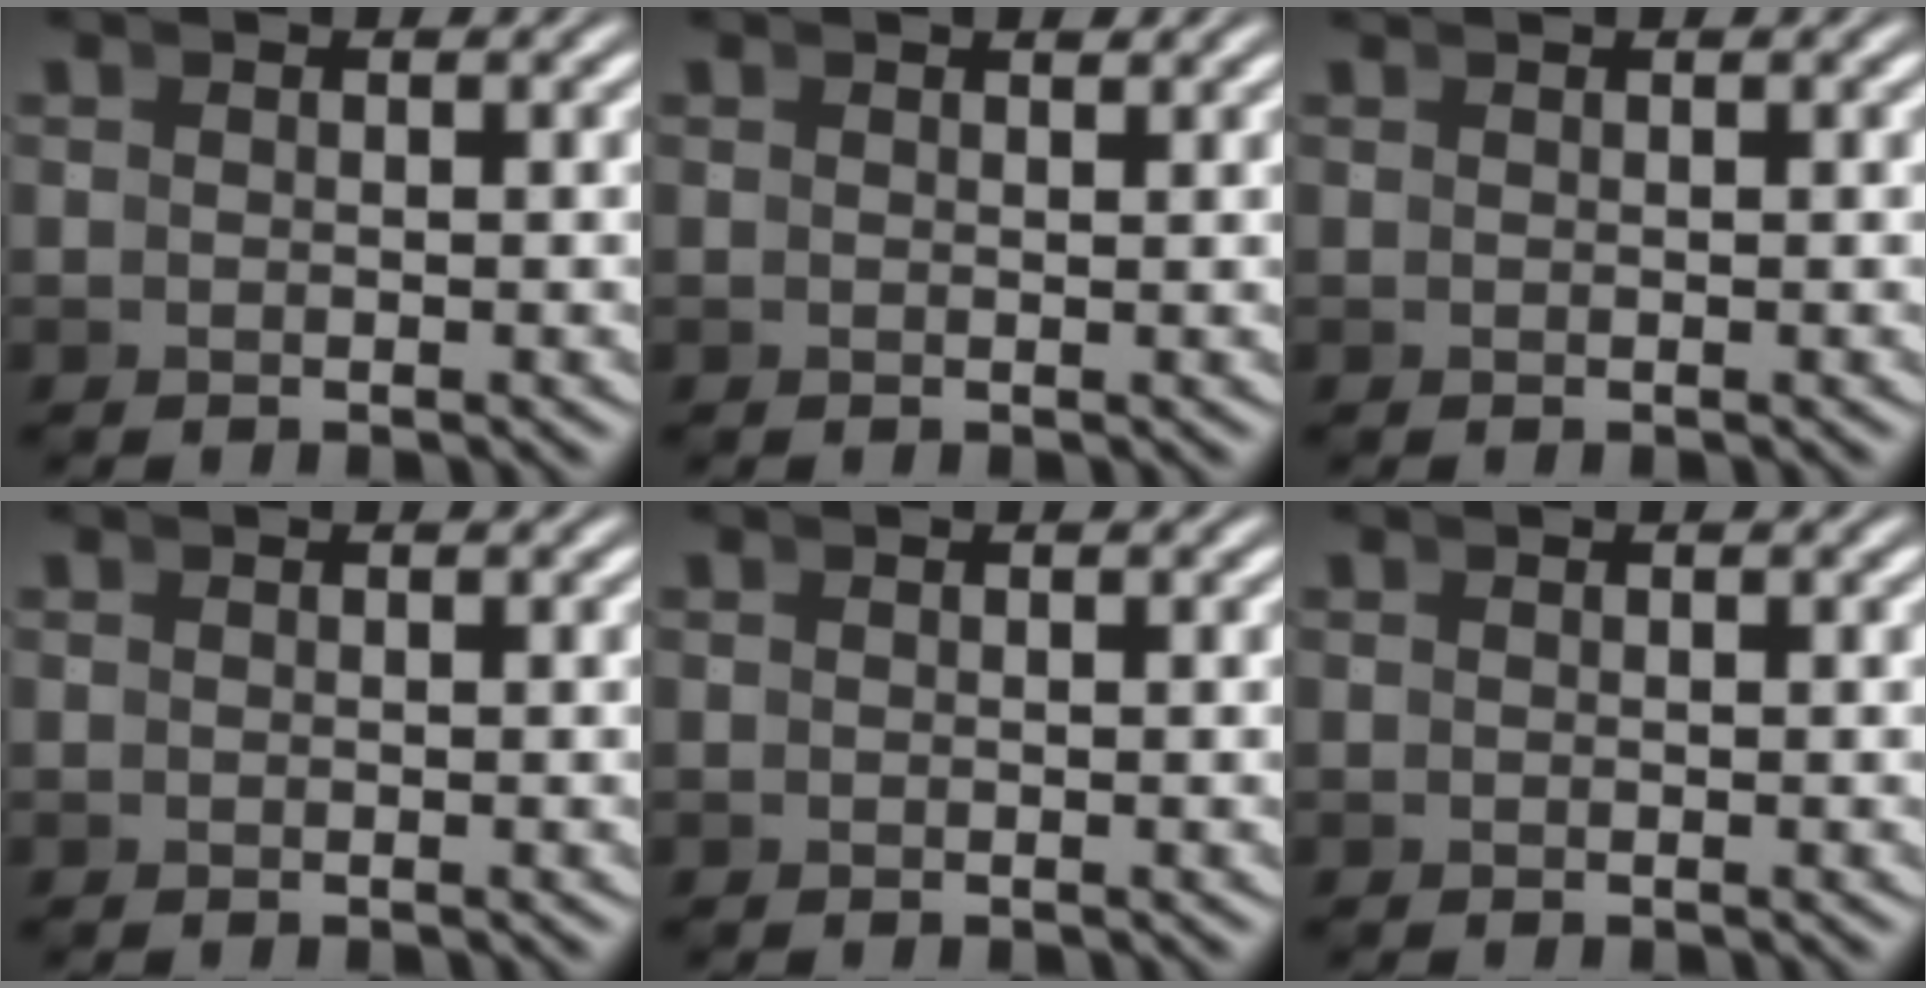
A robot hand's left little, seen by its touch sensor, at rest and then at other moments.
{"total": 0.6, "force": [0.5, -0.2, 0.0], "torque": [0.006, -0.003, 0.011]}
{"total": 0.7, "force": [0.5, -0.4, -0.1], "torque": [0.008, 0.003, 0.009]}
{"total": 0.0}
{"total": 0.0}
{"total": 0.0}